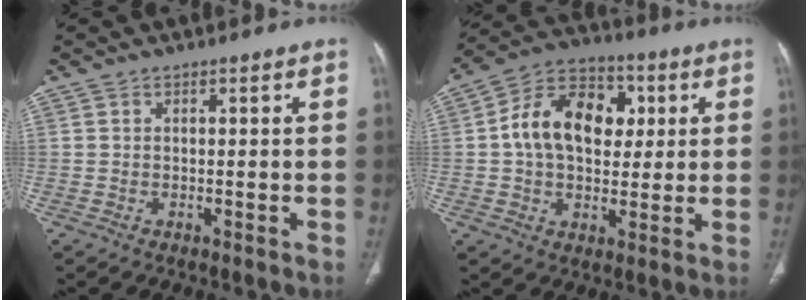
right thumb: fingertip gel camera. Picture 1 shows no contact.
{"total": 15.9, "force": [2.6, 11.0, 11.1], "torque": [-0.151, 0.018, 0.035]}